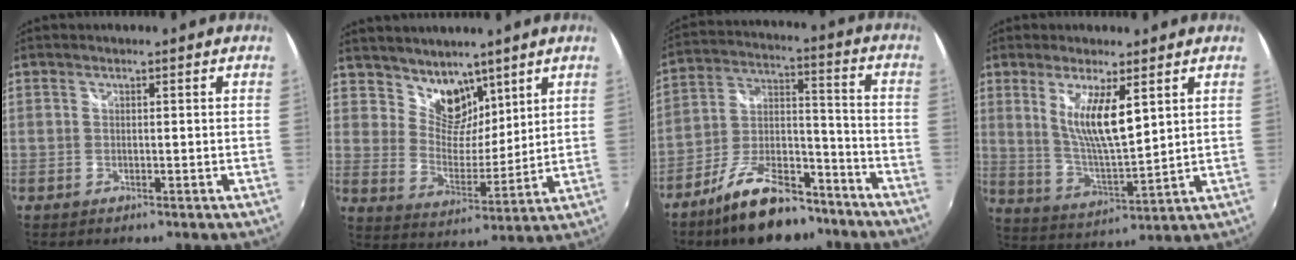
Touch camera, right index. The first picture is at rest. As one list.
[{"total": 9.1, "force": [6.9, 5.2, 2.8], "torque": [-0.040, -0.001, 0.130]}, {"total": 17.0, "force": [-12.0, 7.1, 9.7], "torque": [-0.180, 0.019, -0.191]}, {"total": 9.7, "force": [3.9, 2.1, 8.7], "torque": [-0.160, -0.016, 0.081]}]